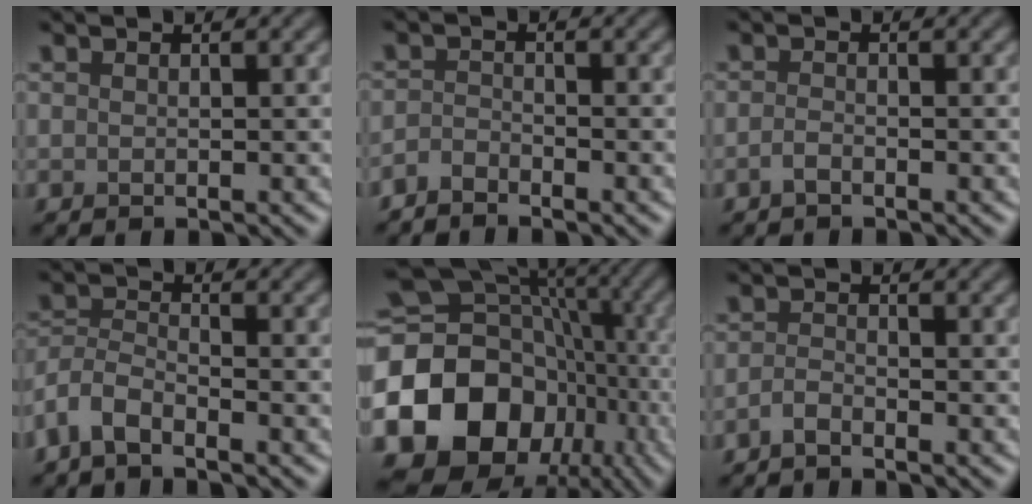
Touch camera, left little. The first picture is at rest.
{"total": 1.5, "force": [-1.4, 0.3, 0.3], "torque": [-0.010, -0.001, -0.035]}
{"total": 0.9, "force": [-0.6, 0.3, 0.6], "torque": [-0.015, 0.002, -0.015]}
{"total": 3.5, "force": [-2.7, 1.1, 1.9], "torque": [-0.041, -0.001, -0.065]}
{"total": 20.6, "force": [-4.6, 17.0, 10.7], "torque": [-0.198, -0.013, -0.077]}
{"total": 1.2, "force": [-0.9, 0.3, 0.6], "torque": [-0.016, 0.002, -0.025]}